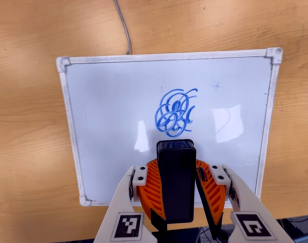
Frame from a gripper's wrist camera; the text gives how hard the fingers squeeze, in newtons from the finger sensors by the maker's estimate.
{"total": 8.6, "left": 9.0, "right": 8.1}